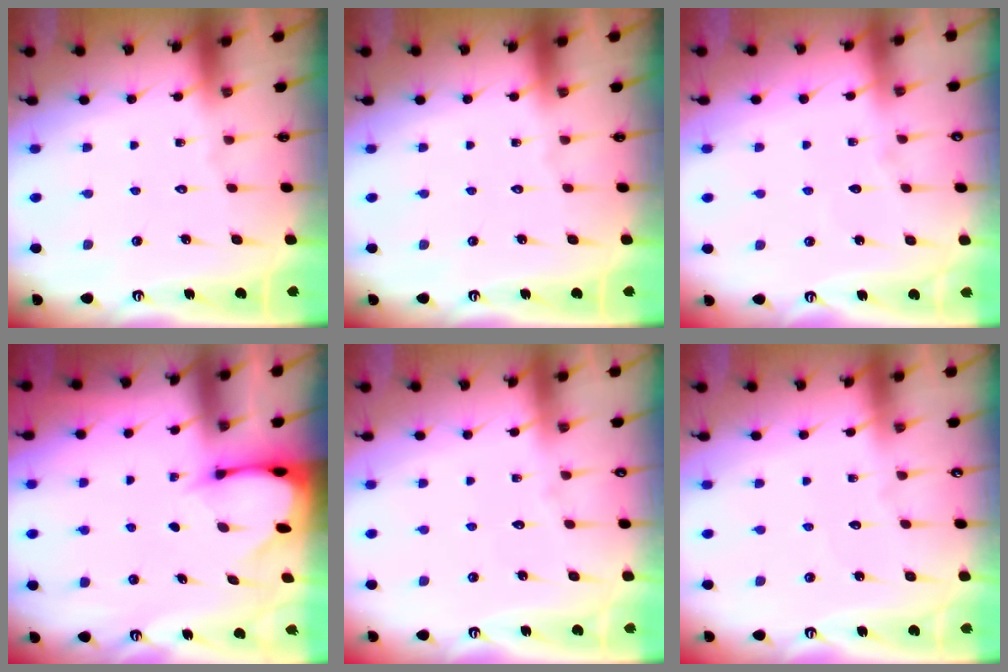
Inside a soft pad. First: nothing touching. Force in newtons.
{"total": 0.0}
{"total": 3.7, "press": 3.7, "slide": 0.5}
{"total": 2.7, "press": 2.7, "slide": 0.4}
{"total": 3.6, "press": 3.6, "slide": 0.4}
{"total": 2.1, "press": 2.1, "slide": 0.1}